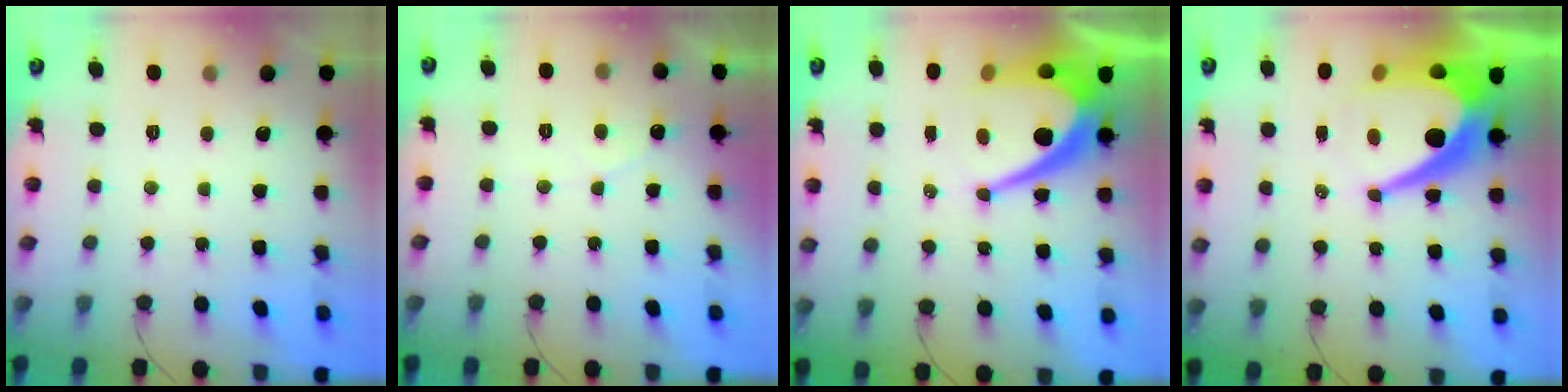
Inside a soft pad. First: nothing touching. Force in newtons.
{"total": 4.1, "press": 4.1, "slide": 0.4}
{"total": 15.8, "press": 15.7, "slide": 1.0}
{"total": 16.5, "press": 16.4, "slide": 1.5}